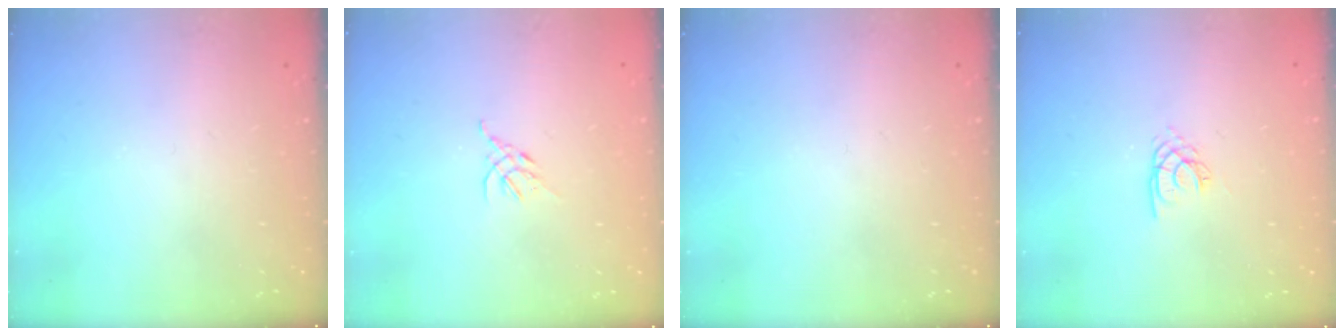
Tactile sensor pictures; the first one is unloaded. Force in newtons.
{"total": 2.7, "press": 2.6, "slide": 0.7}
{"total": 0.0}
{"total": 1.8, "press": 1.8, "slide": 0.2}